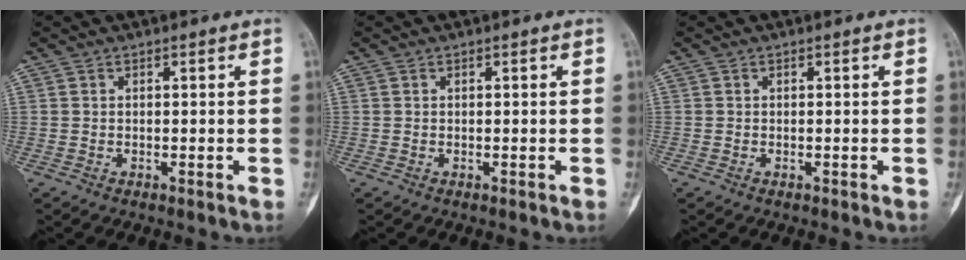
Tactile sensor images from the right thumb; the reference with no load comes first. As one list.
[{"total": 0.0}, {"total": 0.0}]